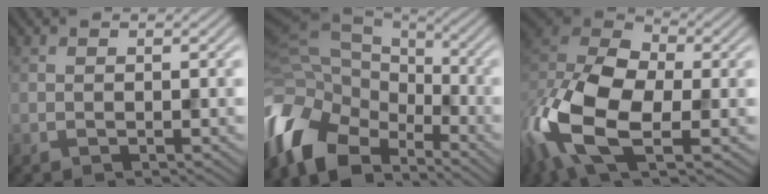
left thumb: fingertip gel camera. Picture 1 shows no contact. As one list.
[{"total": 14.2, "force": [-7.3, 8.4, 8.8], "torque": [-0.231, -0.011, -0.140]}, {"total": 16.4, "force": [-4.7, 8.7, 13.1], "torque": [-0.309, -0.011, -0.096]}]